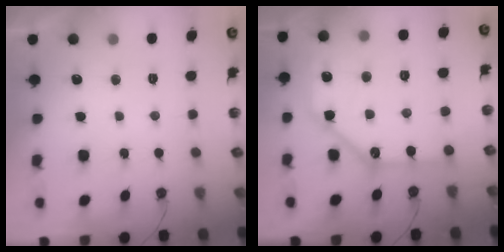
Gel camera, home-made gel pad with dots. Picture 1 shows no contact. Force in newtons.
{"total": 14.2, "press": 14.1, "slide": 1.6}